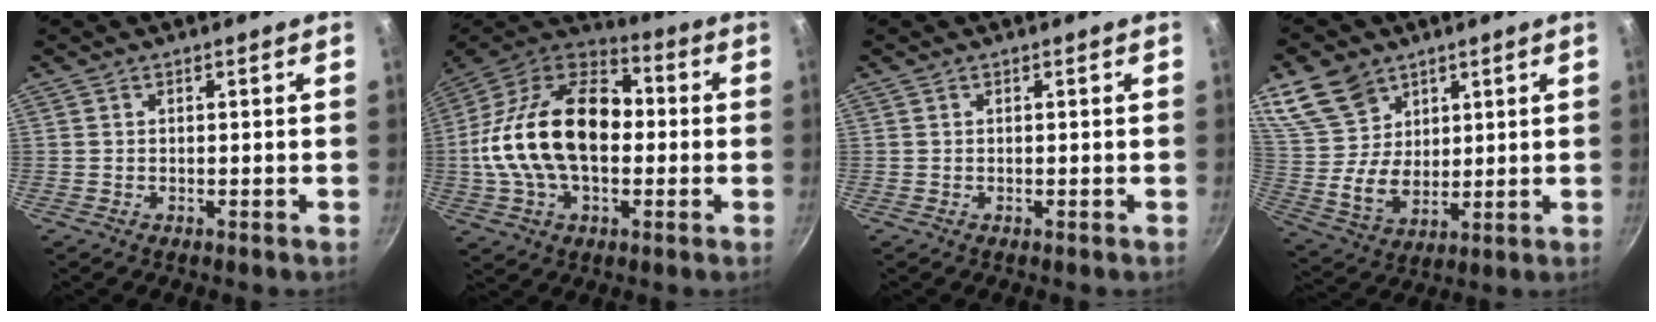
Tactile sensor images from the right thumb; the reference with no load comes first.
{"total": 24.3, "force": [-0.5, 15.3, 19.0], "torque": [-0.322, 0.043, -0.024]}
{"total": 0.0}
{"total": 14.8, "force": [8.0, 10.7, 6.4], "torque": [-0.097, -0.032, 0.169]}